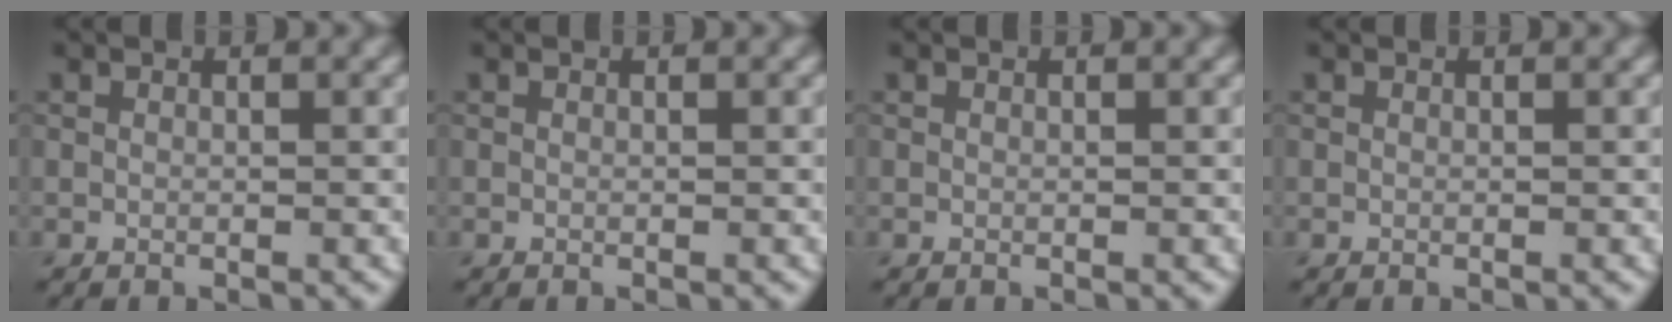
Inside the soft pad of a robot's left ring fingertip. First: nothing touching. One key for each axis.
{"total": 0.0}
{"total": 0.0}
{"total": 0.0}